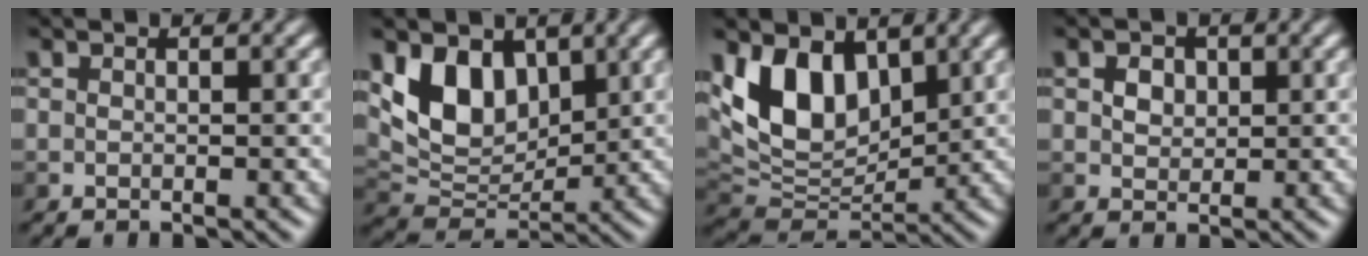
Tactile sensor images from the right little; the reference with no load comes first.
{"total": 6.1, "force": [2.6, 4.1, 3.7], "torque": [-0.069, -0.015, 0.047]}
{"total": 7.6, "force": [2.9, 4.8, 5.1], "torque": [-0.100, -0.015, 0.049]}
{"total": 1.7, "force": [0.6, 1.3, 0.8], "torque": [-0.018, 0.001, 0.009]}